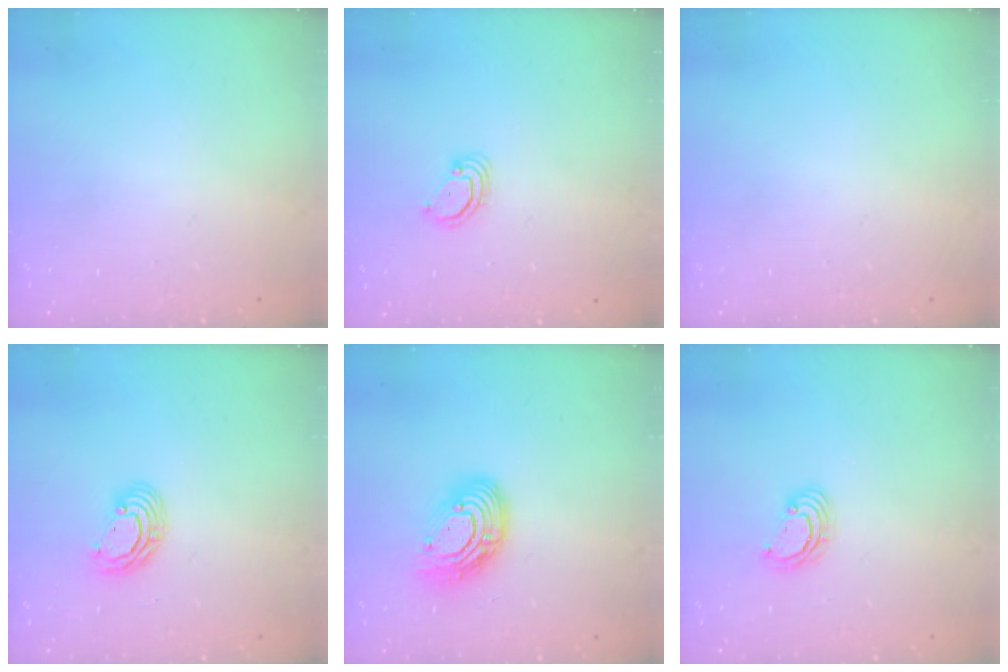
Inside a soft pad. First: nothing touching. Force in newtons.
{"total": 2.9, "press": 2.9, "slide": 0.3}
{"total": 0.0}
{"total": 6.7, "press": 6.6, "slide": 0.7}
{"total": 12.4, "press": 12.4, "slide": 1.1}
{"total": 3.3, "press": 3.3, "slide": 0.2}